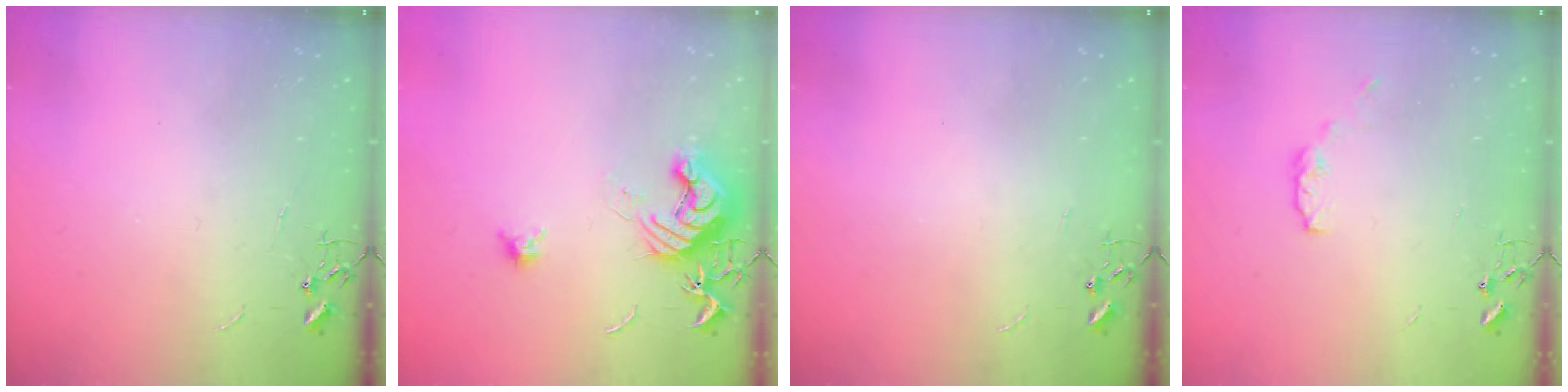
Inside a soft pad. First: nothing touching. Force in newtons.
{"total": 13.1, "press": 13.1, "slide": 1.0}
{"total": 0.0}
{"total": 5.3, "press": 5.2, "slide": 0.8}